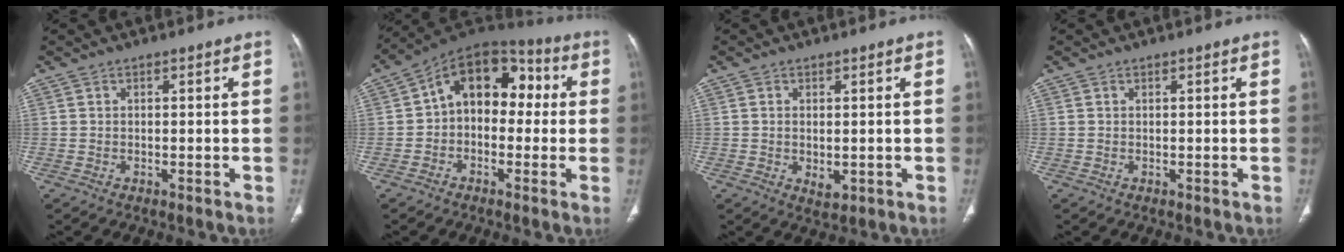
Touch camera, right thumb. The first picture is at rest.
{"total": 13.7, "force": [0.8, 9.6, 9.8], "torque": [-0.094, 0.049, -0.007]}
{"total": 3.0, "force": [-0.4, 1.8, 2.3], "torque": [-0.038, -0.005, -0.001]}
{"total": 0.0}